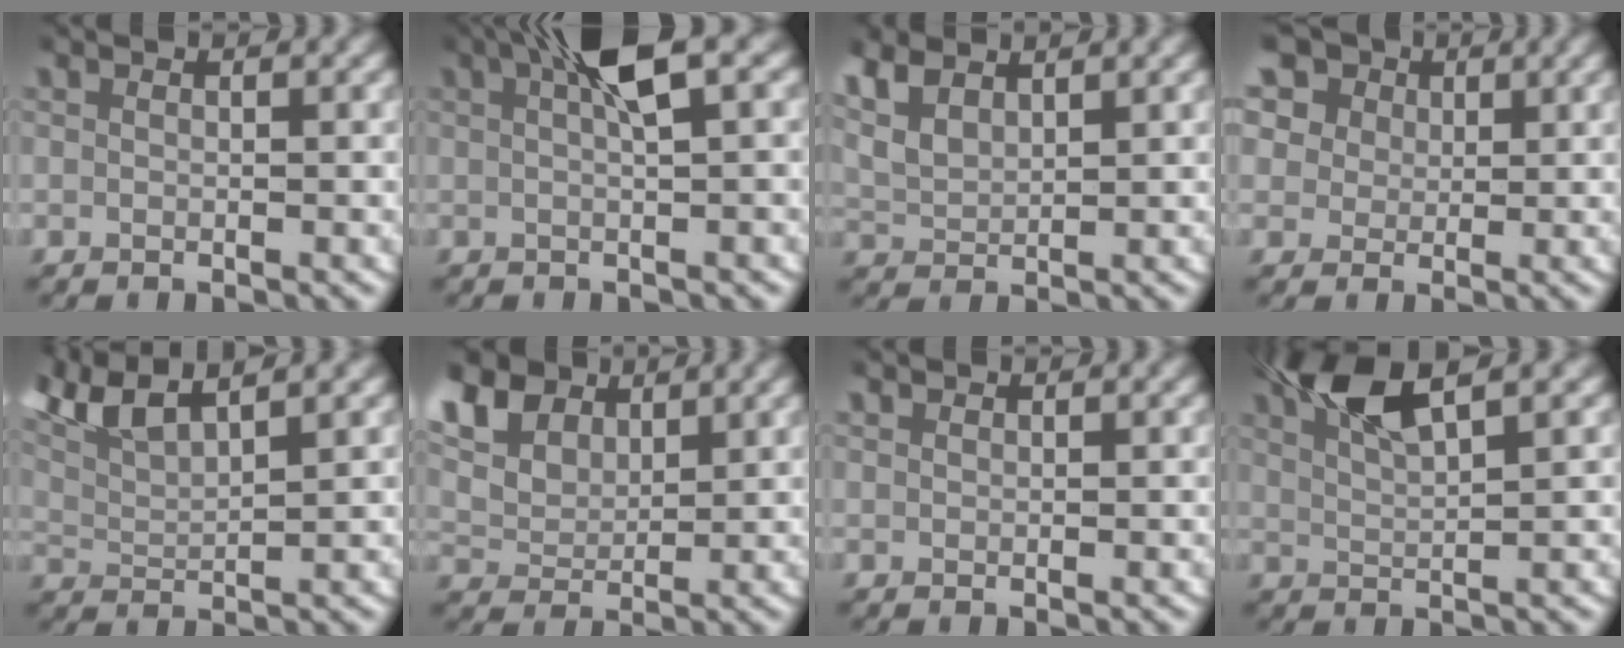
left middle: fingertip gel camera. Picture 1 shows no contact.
{"total": 4.4, "force": [1.6, 1.0, 4.0], "torque": [-0.071, 0.014, 0.021]}
{"total": 5.7, "force": [2.9, 4.1, 2.7], "torque": [-0.085, 0.002, 0.049]}
{"total": 9.8, "force": [4.2, 7.8, 4.3], "torque": [-0.102, 0.004, 0.064]}
{"total": 8.8, "force": [5.2, 5.6, 4.4], "torque": [-0.117, 0.017, 0.072]}
{"total": 10.2, "force": [4.8, 7.4, 5.0], "torque": [-0.114, 0.014, 0.070]}
{"total": 0.6, "force": [0.5, 0.3, 0.1], "torque": [-0.002, -0.001, 0.010]}
{"total": 6.5, "force": [4.1, 2.2, 4.5], "torque": [-0.094, 0.003, 0.069]}